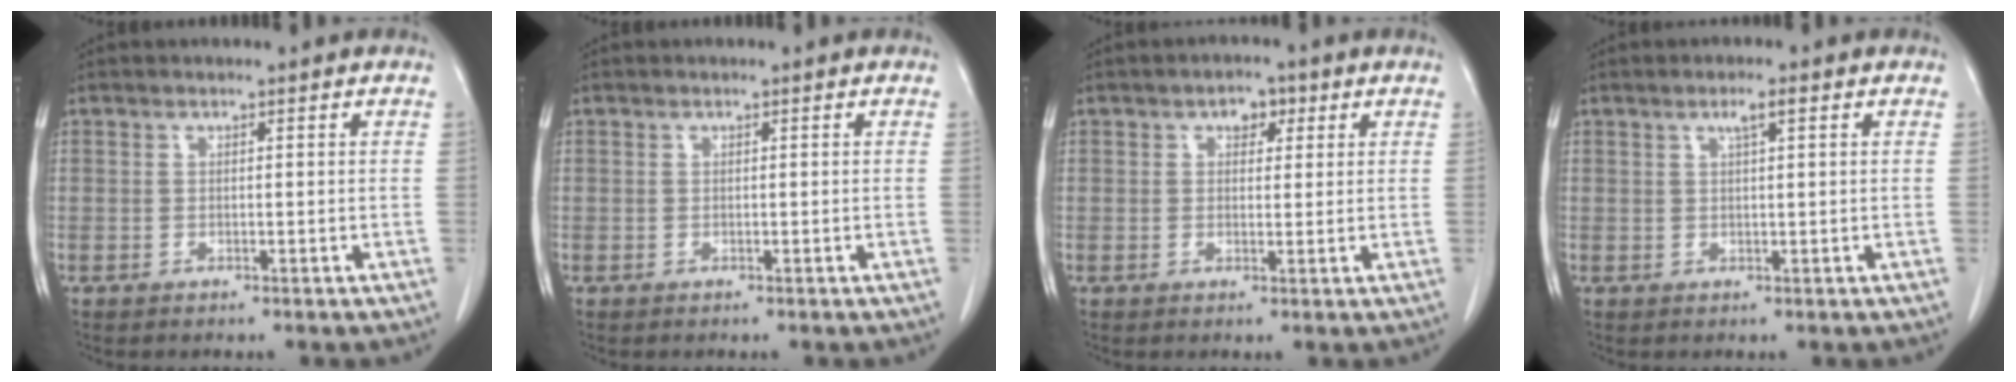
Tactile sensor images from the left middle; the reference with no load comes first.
{"total": 0.0}
{"total": 2.8, "force": [1.3, 1.8, 1.7], "torque": [-0.021, 0.010, 0.017]}
{"total": 1.9, "force": [0.9, 0.1, 1.6], "torque": [-0.031, 0.003, 0.016]}